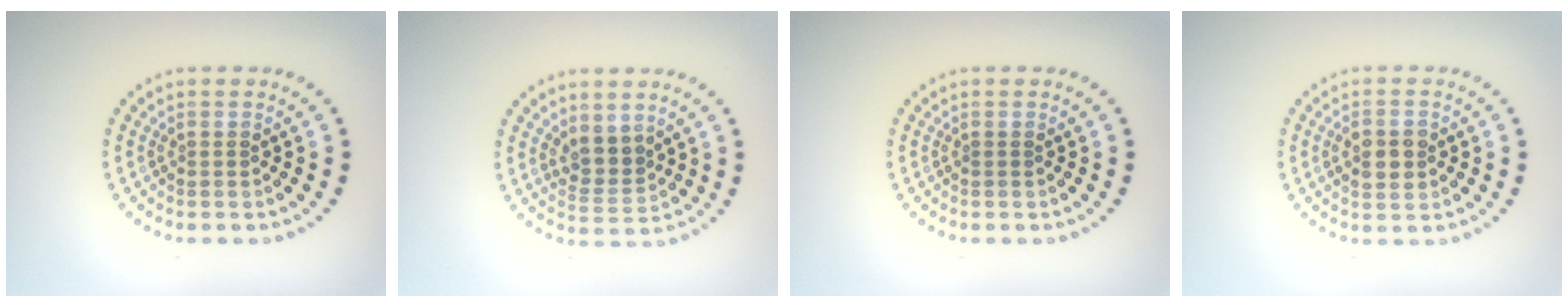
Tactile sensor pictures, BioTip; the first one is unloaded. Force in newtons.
{"total": 2.6, "press": 2.1, "slide": 1.5}
{"total": 0.0}
{"total": 2.9, "press": 2.9, "slide": 0.1}